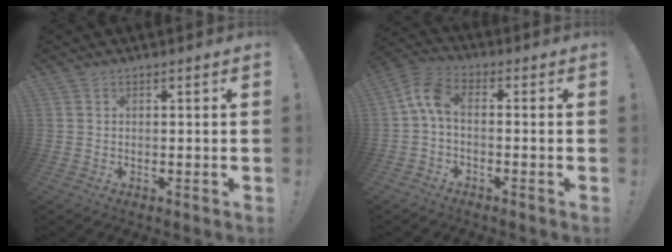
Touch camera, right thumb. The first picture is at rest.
{"total": 7.3, "force": [0.1, 3.7, 6.3], "torque": [-0.134, 0.002, 0.006]}